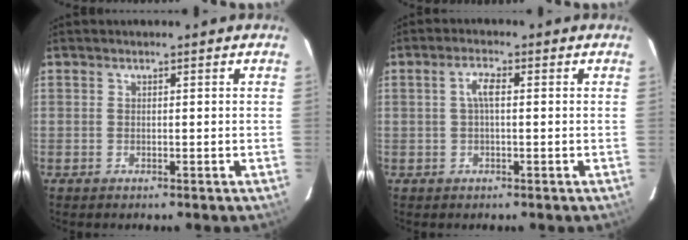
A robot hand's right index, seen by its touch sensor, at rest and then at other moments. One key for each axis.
{"total": 2.7, "fx": 0.3, "fy": 0.7, "fz": 2.6, "tx": -0.054, "ty": 0.007, "tz": 0.005}